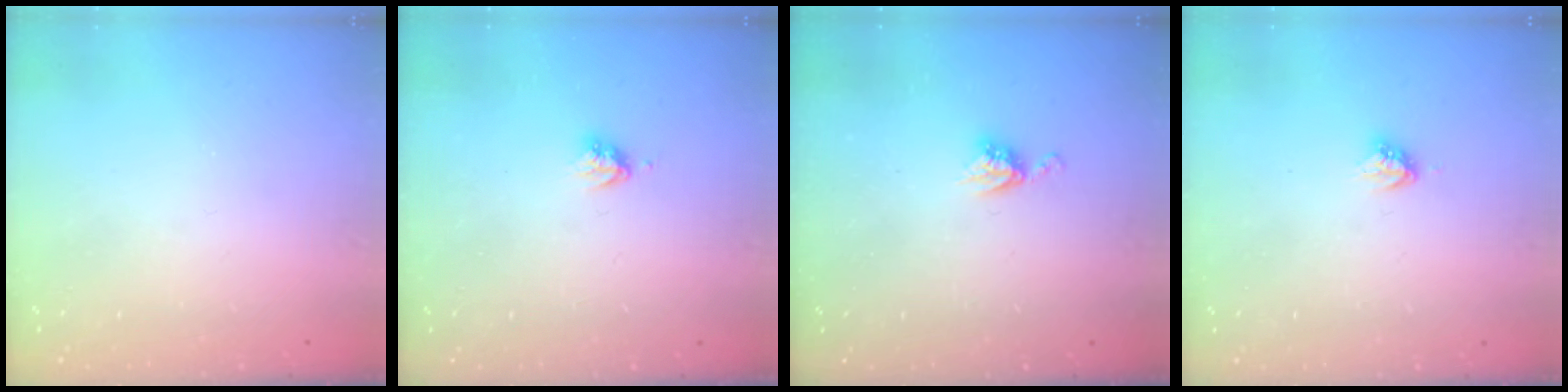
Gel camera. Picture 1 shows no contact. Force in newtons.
{"total": 3.1, "press": 3.1, "slide": 0.4}
{"total": 4.7, "press": 4.6, "slide": 0.4}
{"total": 4.0, "press": 3.9, "slide": 0.5}